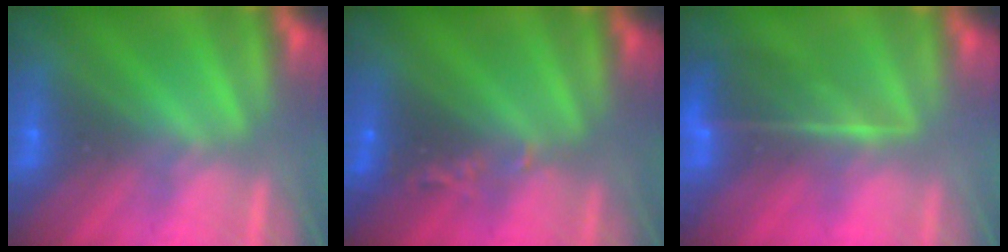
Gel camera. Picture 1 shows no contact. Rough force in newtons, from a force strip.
{"total": 2.5}
{"total": 7.3}